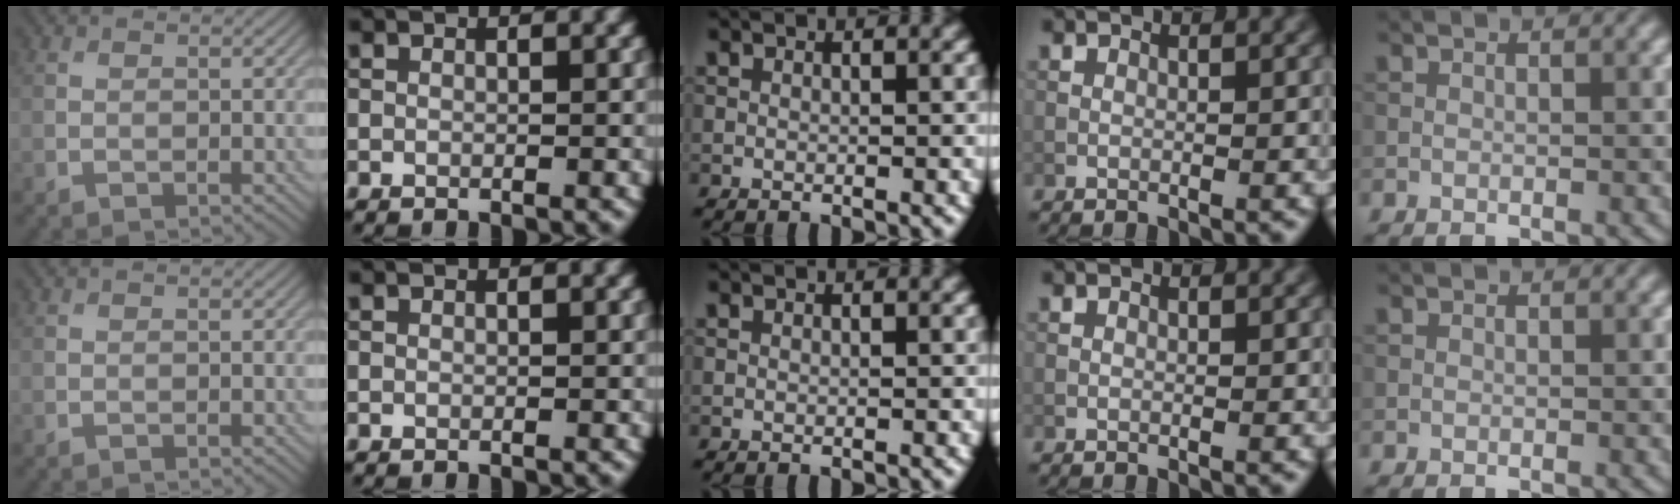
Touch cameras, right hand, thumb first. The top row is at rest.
{}